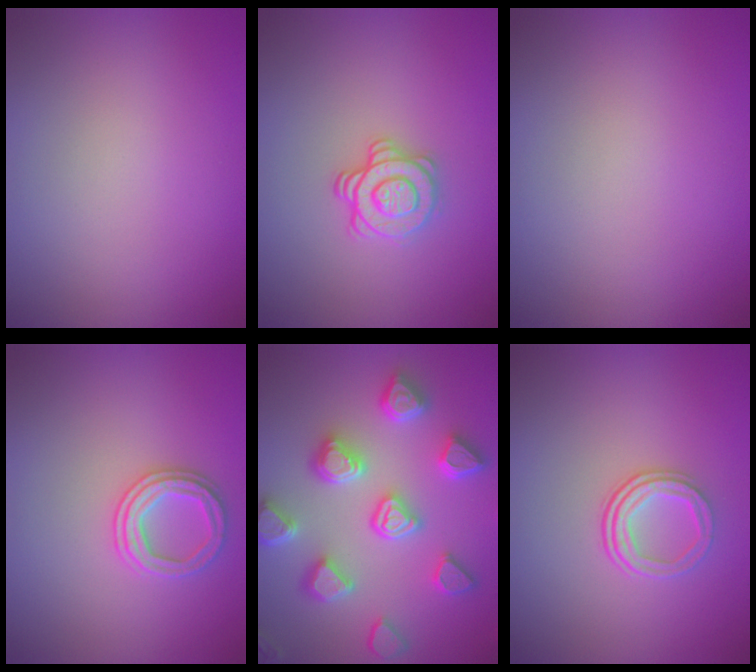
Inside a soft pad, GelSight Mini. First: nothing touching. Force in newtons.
{"total": 2.9, "press": 2.5, "slide": 1.4}
{"total": 0.0}
{"total": 2.4, "press": 2.4, "slide": 0.2}
{"total": 6.6, "press": 6.0, "slide": 2.7}
{"total": 2.4, "press": 1.7, "slide": 1.7}